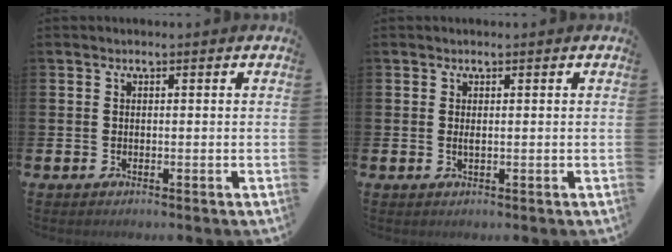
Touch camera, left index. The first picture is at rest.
{"total": 0.6, "force": [0.2, 0.1, 0.6], "torque": [-0.010, 0.000, 0.003]}